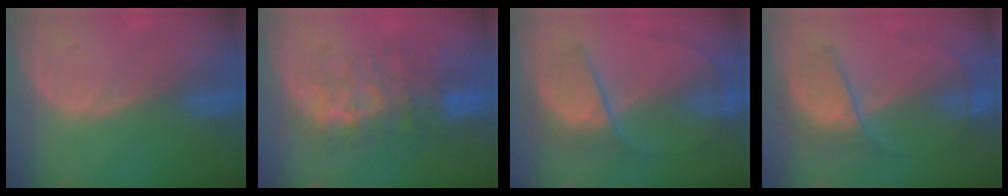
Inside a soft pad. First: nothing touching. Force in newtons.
{"total": 9.4, "press": 8.7, "slide": 3.4}
{"total": 6.9, "press": 6.6, "slide": 1.7}
{"total": 6.3, "press": 6.2, "slide": 0.8}